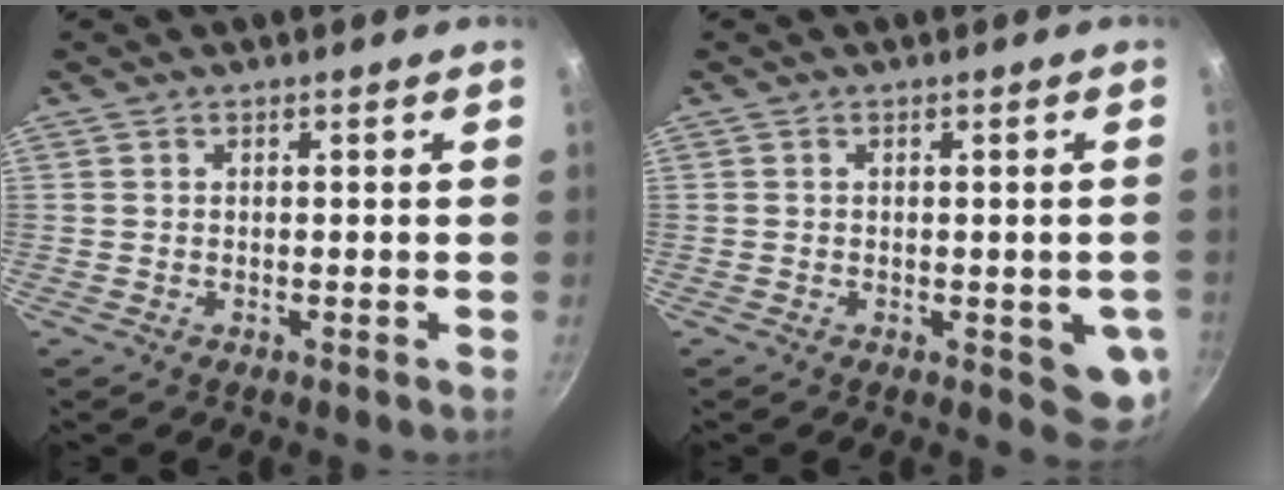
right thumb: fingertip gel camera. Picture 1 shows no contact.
{"total": 6.5, "force": [-1.3, 2.7, 5.8], "torque": [-0.047, -0.007, -0.014]}